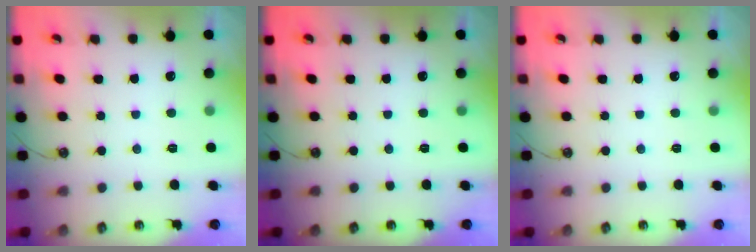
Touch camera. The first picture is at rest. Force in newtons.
{"total": 0.0}
{"total": 0.0}